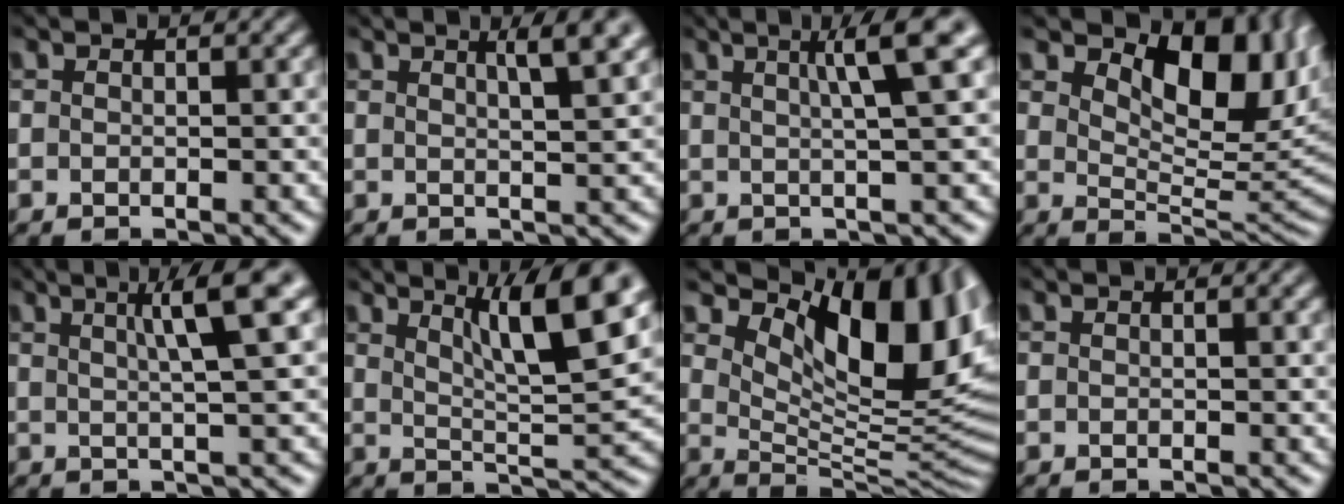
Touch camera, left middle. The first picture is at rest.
{"total": 4.1, "force": [2.2, 1.1, 3.3], "torque": [-0.023, 0.015, 0.013]}
{"total": 4.8, "force": [1.8, 0.5, 4.4], "torque": [-0.060, 0.012, 0.026]}
{"total": 10.2, "force": [4.1, 5.3, 7.6], "torque": [-0.108, -0.005, 0.066]}
{"total": 5.3, "force": [2.1, 0.6, 4.8], "torque": [-0.067, 0.014, 0.030]}
{"total": 8.7, "force": [4.1, 1.7, 7.5], "torque": [-0.104, 0.003, 0.071]}
{"total": 13.3, "force": [5.4, 6.1, 10.5], "torque": [-0.138, -0.003, 0.098]}
{"total": 0.6, "force": [0.4, 0.1, 0.5], "torque": [-0.005, 0.004, 0.005]}